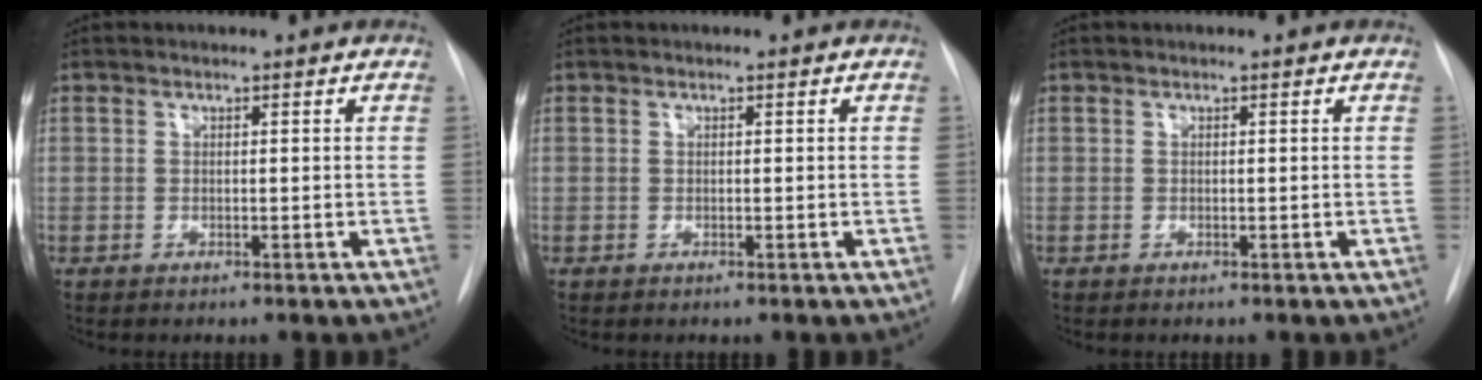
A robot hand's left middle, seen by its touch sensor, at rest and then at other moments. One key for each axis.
{"total": 0.0}
{"total": 0.0}